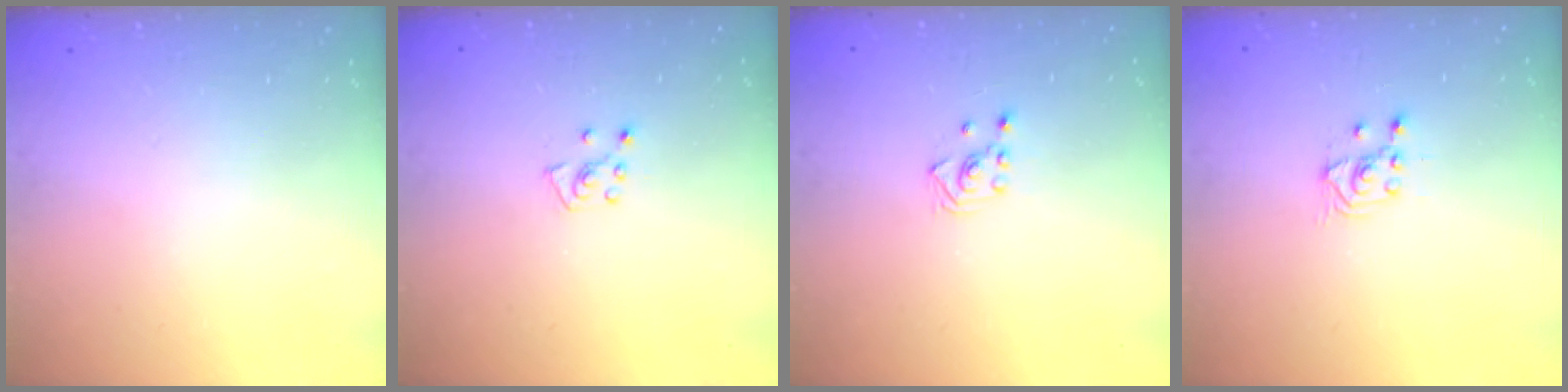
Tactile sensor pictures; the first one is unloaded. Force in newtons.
{"total": 5.0, "press": 5.0, "slide": 0.4}
{"total": 2.5, "press": 2.3, "slide": 1.0}
{"total": 2.5, "press": 2.4, "slide": 0.7}